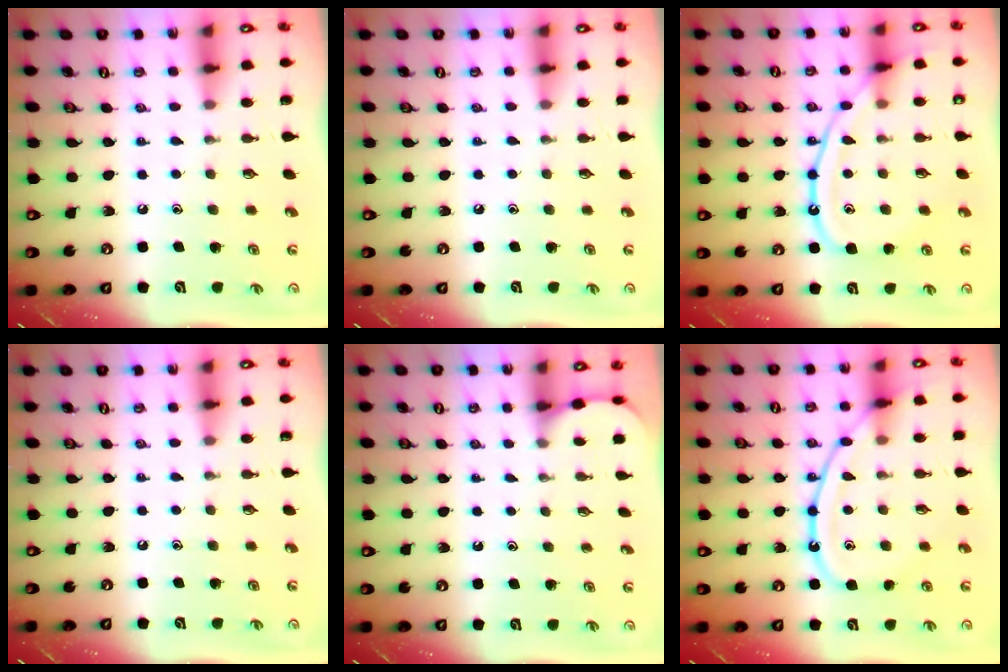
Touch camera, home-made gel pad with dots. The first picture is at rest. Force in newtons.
{"total": 2.3, "press": 2.2, "slide": 0.4}
{"total": 12.8, "press": 12.7, "slide": 1.2}
{"total": 0.0}
{"total": 1.8, "press": 1.8, "slide": 0.2}
{"total": 13.9, "press": 13.9, "slide": 1.3}